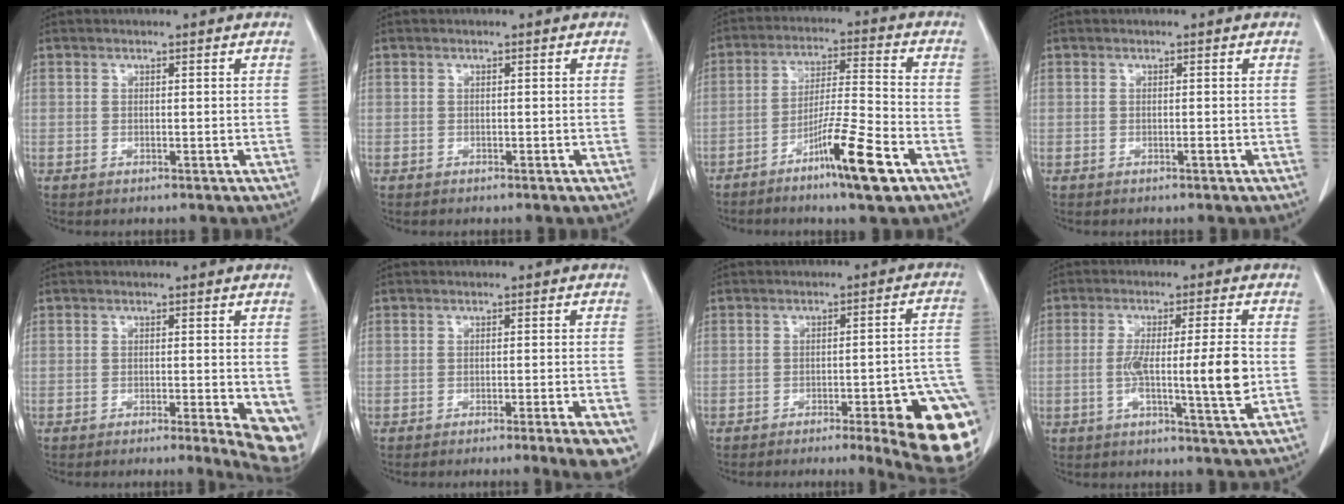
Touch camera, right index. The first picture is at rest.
{"total": 0.0}
{"total": 11.0, "force": [-6.3, 0.1, 9.0], "torque": [-0.158, -0.011, -0.110]}
{"total": 0.0}
{"total": 9.7, "force": [-4.2, 2.5, 8.4], "torque": [-0.072, -0.011, -0.056]}
{"total": 8.8, "force": [-5.9, 0.8, 6.5], "torque": [-0.057, -0.004, -0.080]}
{"total": 17.1, "force": [-8.5, 2.3, 14.6], "torque": [-0.091, 0.017, -0.108]}
{"total": 9.4, "force": [-1.4, 0.4, 9.3], "torque": [-0.155, 0.000, -0.024]}